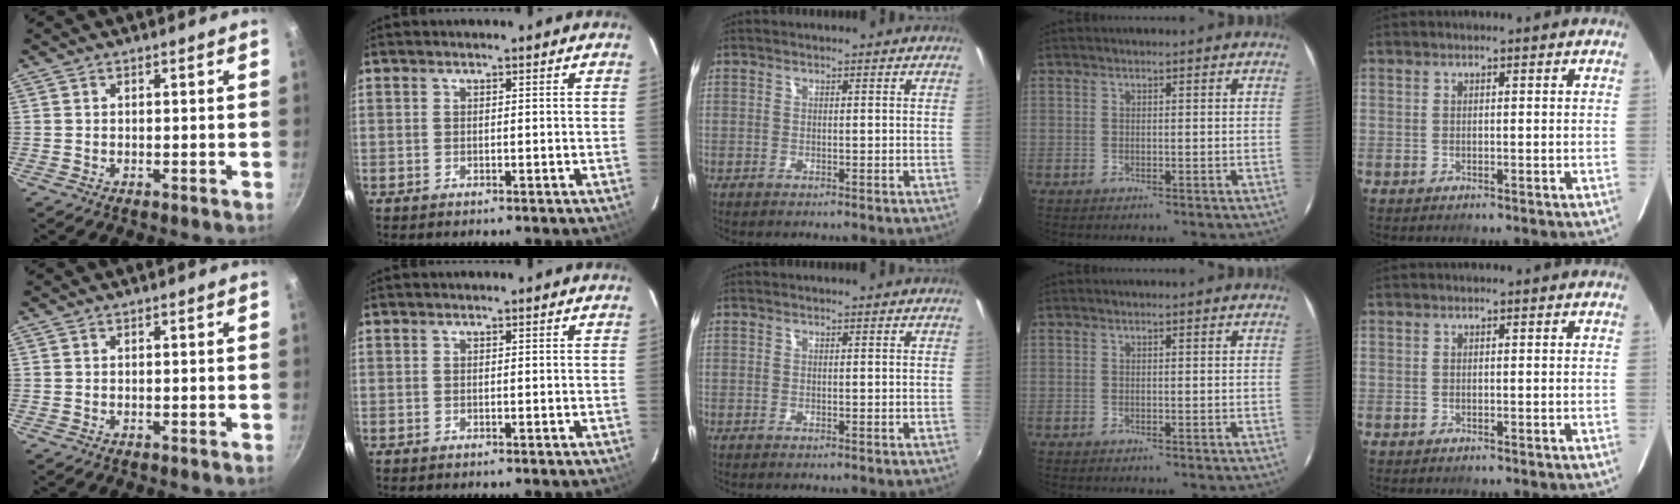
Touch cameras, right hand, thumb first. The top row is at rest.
{}